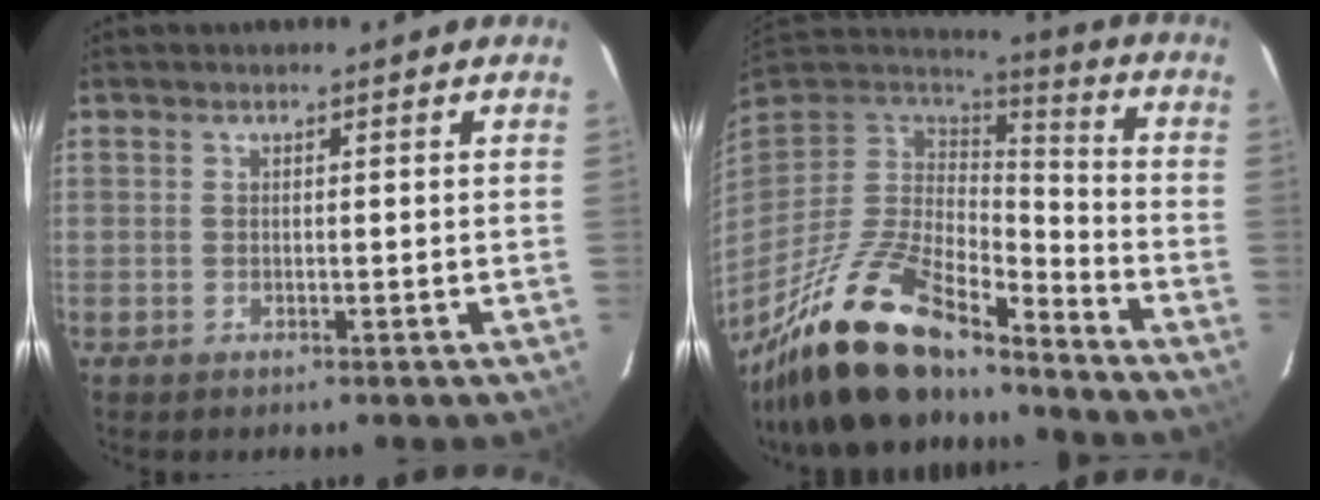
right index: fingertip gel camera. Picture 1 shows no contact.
{"total": 21.0, "force": [-16.0, 6.3, 12.1], "torque": [-0.249, -0.032, -0.287]}